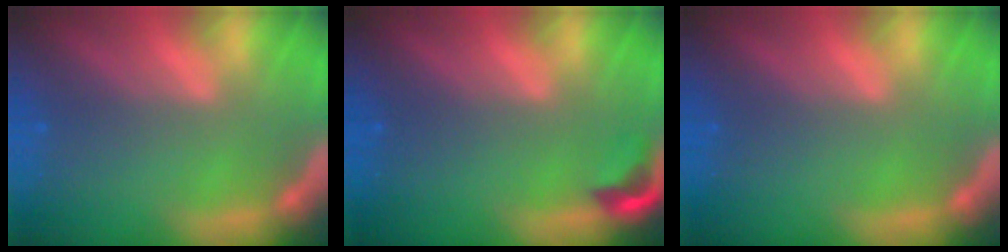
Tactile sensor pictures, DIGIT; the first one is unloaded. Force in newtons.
{"total": 1.9}
{"total": 0.0}